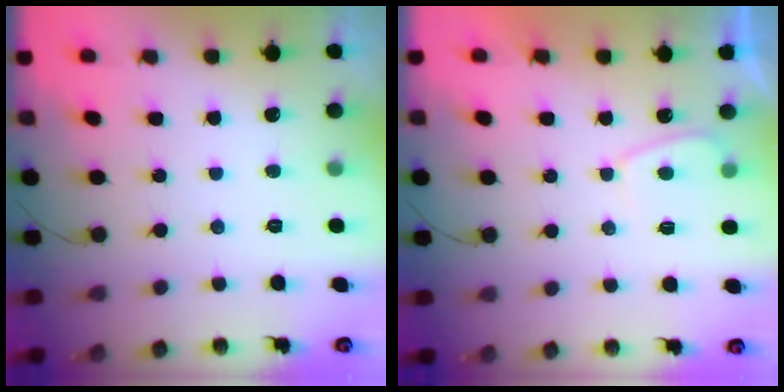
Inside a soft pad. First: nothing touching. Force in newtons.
{"total": 3.3, "press": 3.2, "slide": 0.7}